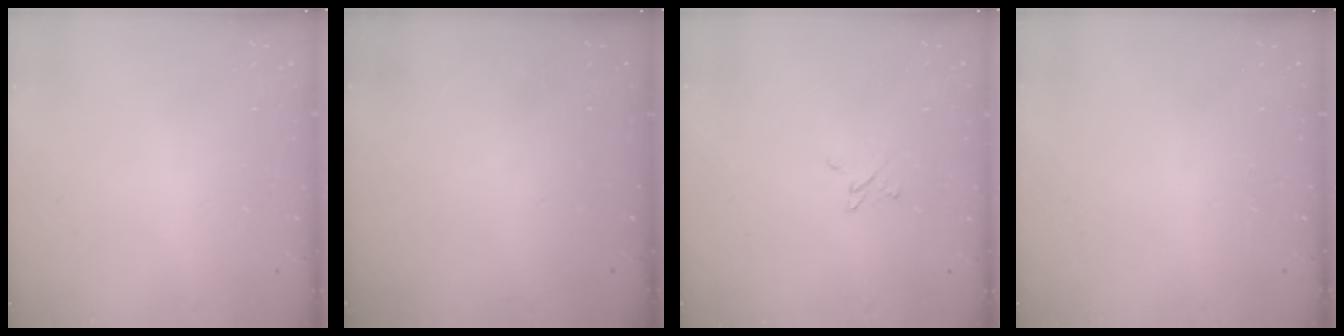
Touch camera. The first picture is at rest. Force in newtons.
{"total": 0.0}
{"total": 2.7, "press": 2.7, "slide": 0.4}
{"total": 0.0}